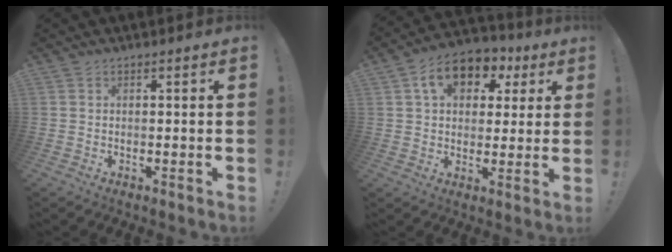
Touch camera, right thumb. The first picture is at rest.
{"total": 13.2, "force": [5.6, 9.1, 7.8], "torque": [-0.116, -0.014, 0.104]}